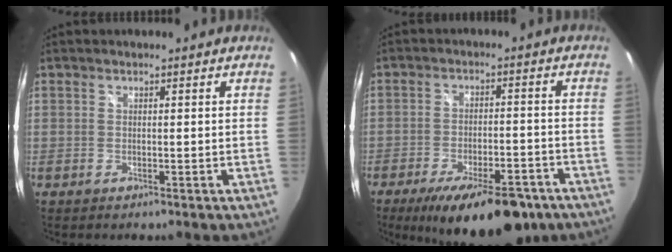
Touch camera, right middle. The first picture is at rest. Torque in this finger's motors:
{"motor_torque": [1.10, -1.04, 0.38, 0.19]}